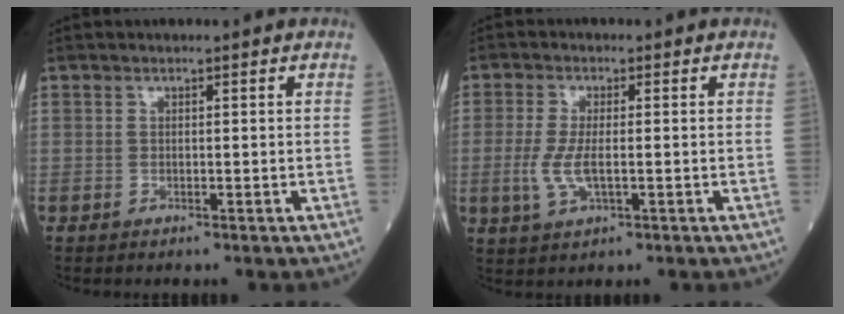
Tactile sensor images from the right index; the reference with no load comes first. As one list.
[{"total": 4.9, "force": [-0.8, 1.5, 4.6], "torque": [-0.109, -0.009, -0.016]}]